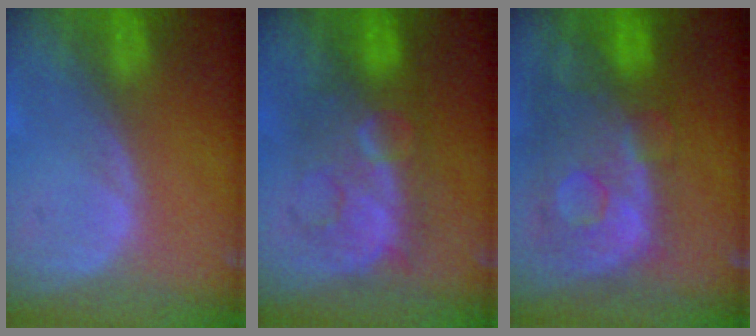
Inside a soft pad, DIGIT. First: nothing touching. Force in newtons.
{"total": 8.0, "press": 8.0, "slide": 0.7}
{"total": 12.0, "press": 10.1, "slide": 6.5}